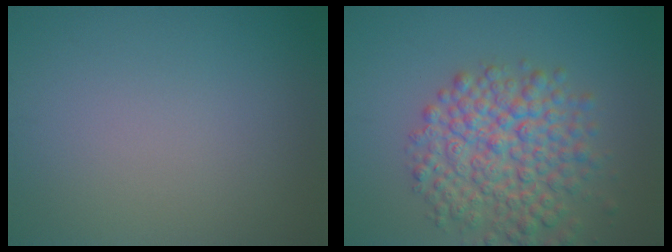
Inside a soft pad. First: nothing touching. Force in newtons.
{"total": 7.0, "press": 7.0, "slide": 0.3}